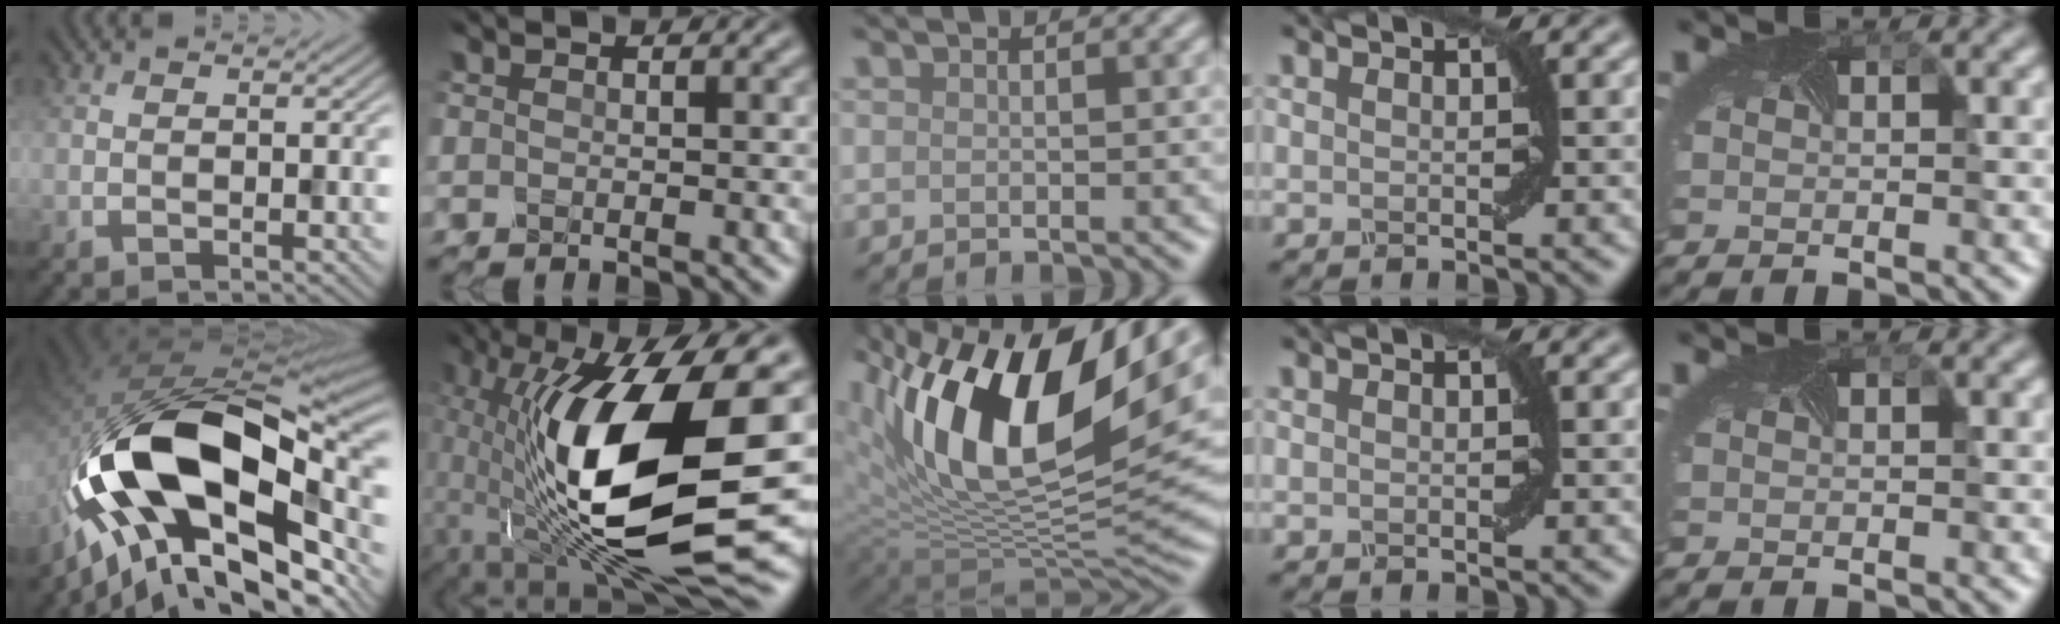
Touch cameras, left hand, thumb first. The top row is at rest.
{"thumb": {"total": 20.9, "force": [-4.9, 12.1, 16.4], "torque": [-0.330, -0.019, -0.067]}, "index": {"total": 16.4, "force": [-2.1, 5.6, 15.3], "torque": [-0.276, -0.006, -0.046]}, "middle": {"total": 16.5, "force": [6.0, 7.5, 13.4], "torque": [-0.238, 0.013, 0.099]}}